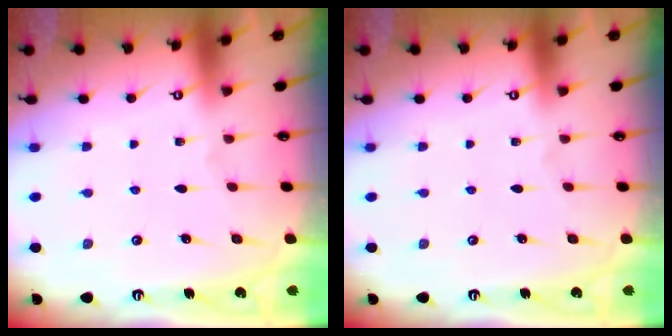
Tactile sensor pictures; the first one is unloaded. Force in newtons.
{"total": 0.0}